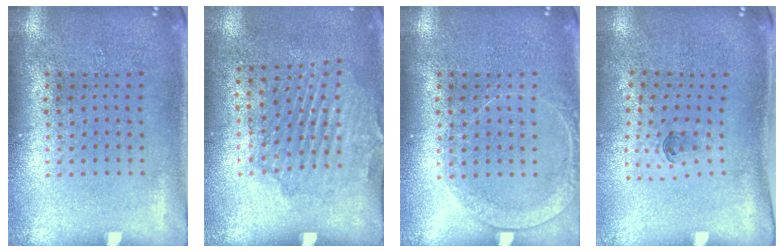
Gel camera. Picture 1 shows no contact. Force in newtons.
{"total": 1.6, "press": 1.4, "slide": 0.8}
{"total": 1.5, "press": 1.4, "slide": 0.4}
{"total": 0.6, "press": 0.3, "slide": 0.5}